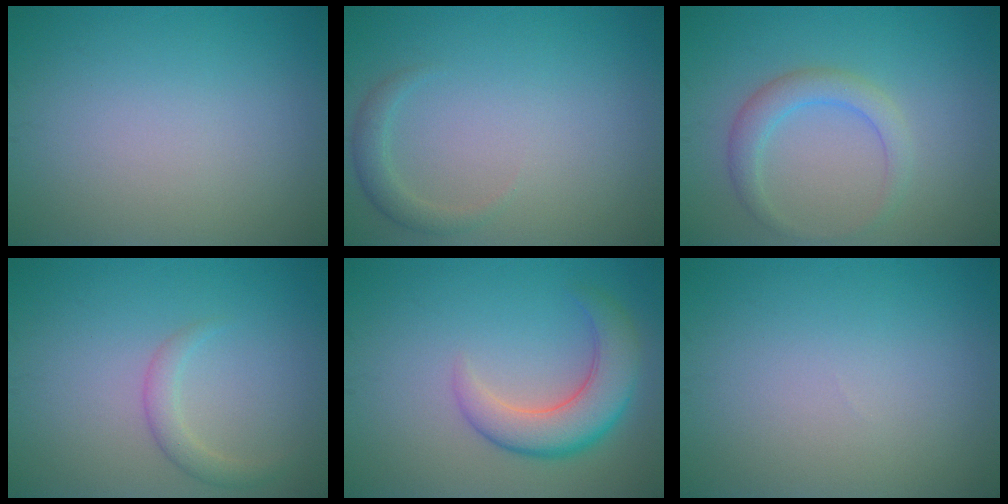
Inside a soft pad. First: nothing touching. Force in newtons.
{"total": 1.6, "press": 1.6, "slide": 0.2}
{"total": 2.8, "press": 2.8, "slide": 0.0}
{"total": 1.8, "press": 1.8, "slide": 0.1}
{"total": 5.4, "press": 5.4, "slide": 0.3}
{"total": 0.0}